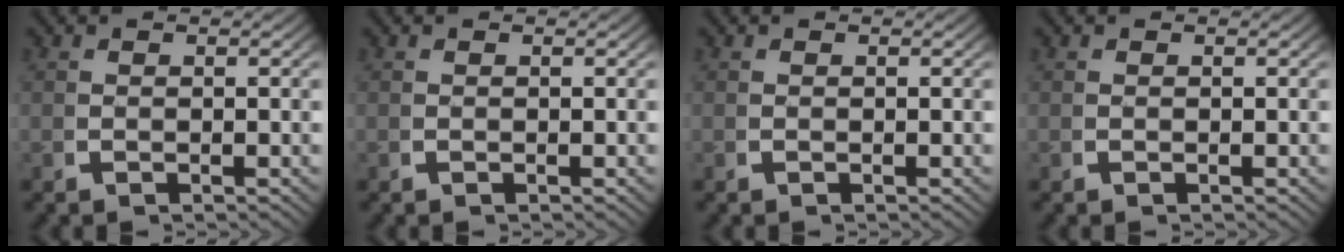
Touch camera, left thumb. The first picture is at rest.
{"total": 0.0}
{"total": 0.0}
{"total": 0.0}